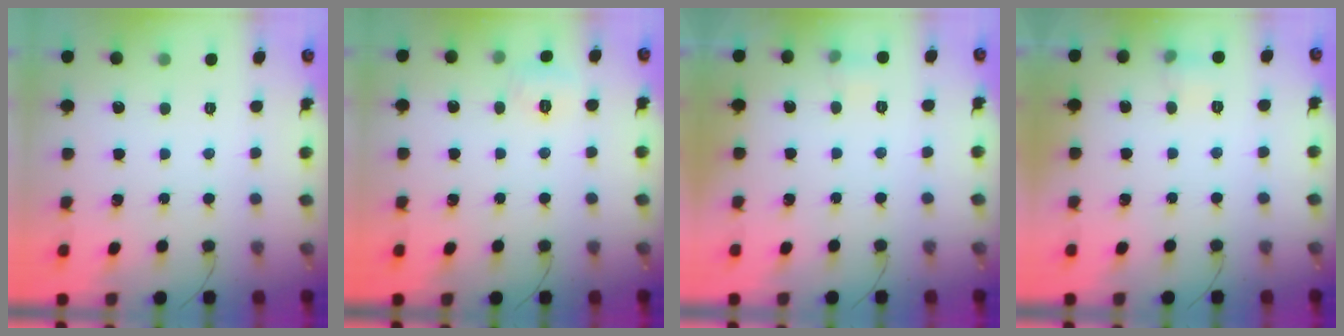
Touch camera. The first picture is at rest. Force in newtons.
{"total": 5.2, "press": 5.0, "slide": 1.4}
{"total": 4.5, "press": 4.3, "slide": 1.5}
{"total": 5.1, "press": 4.8, "slide": 1.6}